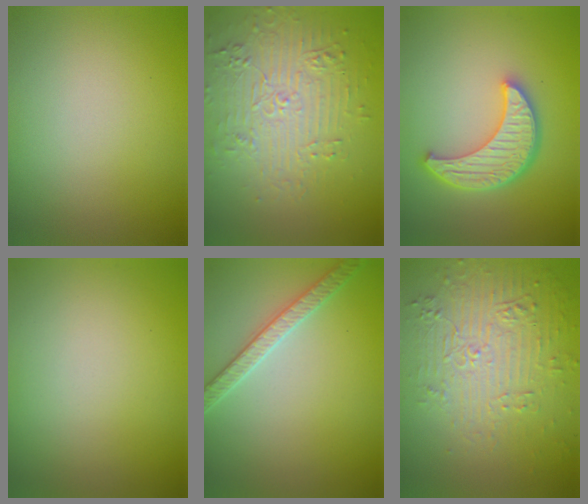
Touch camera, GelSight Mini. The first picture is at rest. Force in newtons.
{"total": 4.2, "press": 3.7, "slide": 2.0}
{"total": 5.1, "press": 4.3, "slide": 2.8}
{"total": 0.0}
{"total": 2.8, "press": 2.8, "slide": 0.6}
{"total": 5.7, "press": 3.6, "slide": 4.4}